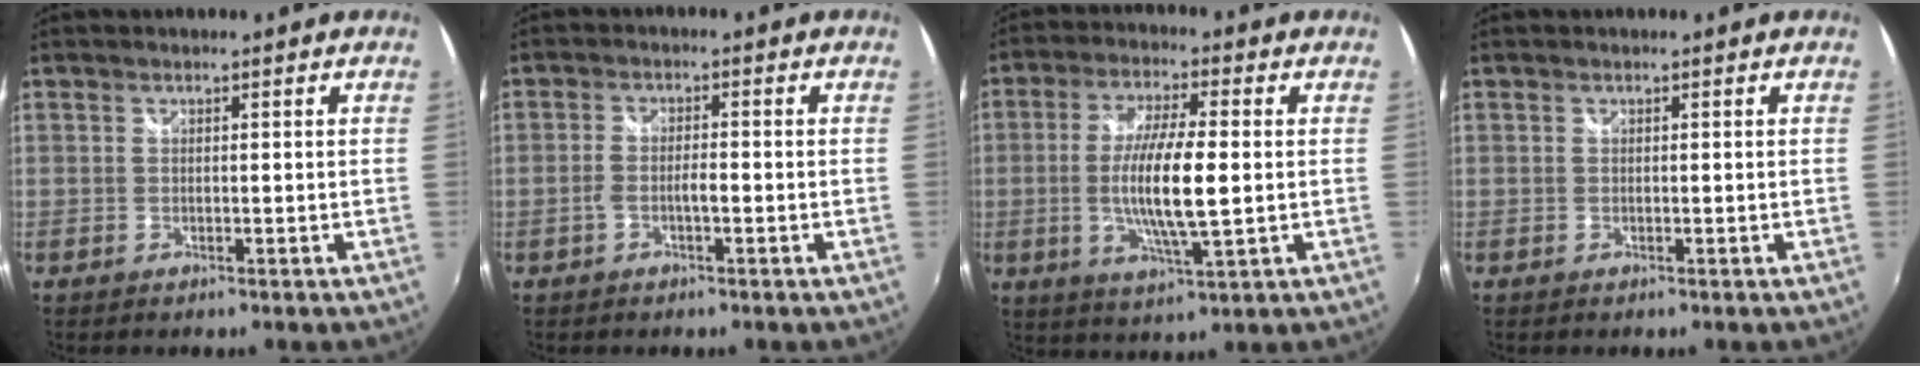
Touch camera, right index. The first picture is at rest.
{"total": 2.8, "force": [-1.2, 0.6, 2.4], "torque": [-0.054, 0.003, -0.026]}
{"total": 11.7, "force": [-0.8, 2.1, 11.5], "torque": [-0.218, -0.009, -0.016]}
{"total": 0.0}